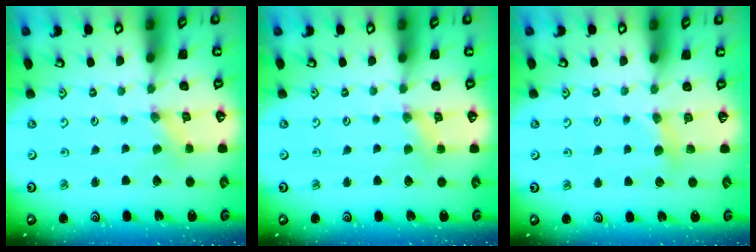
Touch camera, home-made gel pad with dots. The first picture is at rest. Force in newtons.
{"total": 2.6, "press": 2.5, "slide": 0.4}
{"total": 5.9, "press": 5.9, "slide": 0.9}